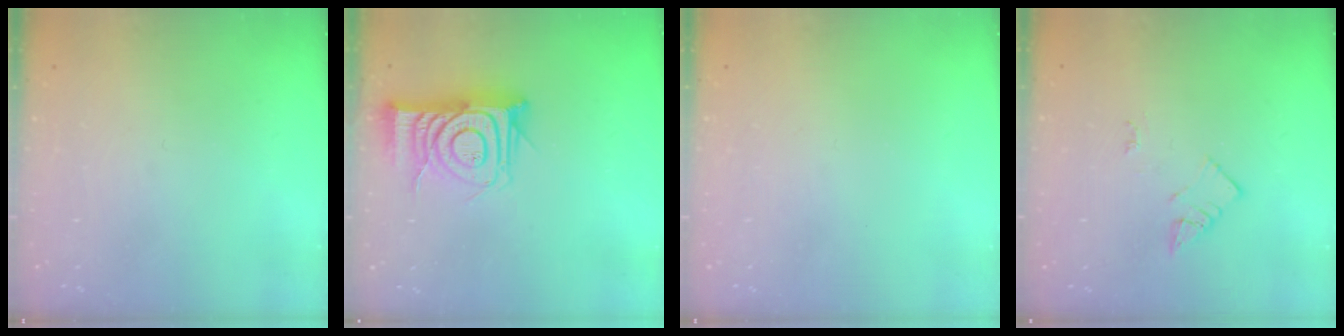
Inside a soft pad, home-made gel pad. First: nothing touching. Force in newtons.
{"total": 14.6, "press": 14.6, "slide": 1.0}
{"total": 1.8, "press": 1.8, "slide": 0.4}
{"total": 2.7, "press": 2.6, "slide": 0.4}